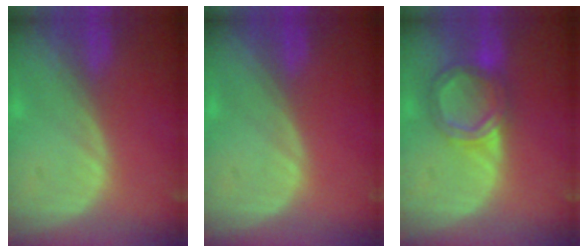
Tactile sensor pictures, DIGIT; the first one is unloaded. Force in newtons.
{"total": 0.0}
{"total": 6.5, "press": 5.7, "slide": 3.1}